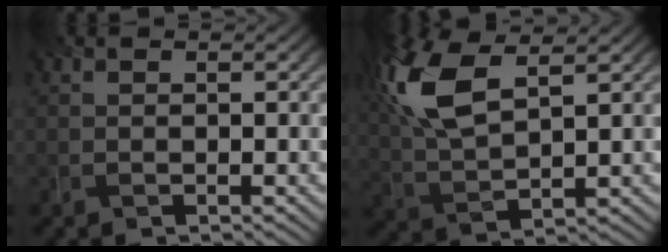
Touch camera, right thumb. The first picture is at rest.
{"total": 11.0, "force": [4.6, 4.6, 8.9], "torque": [-0.237, 0.017, 0.093]}